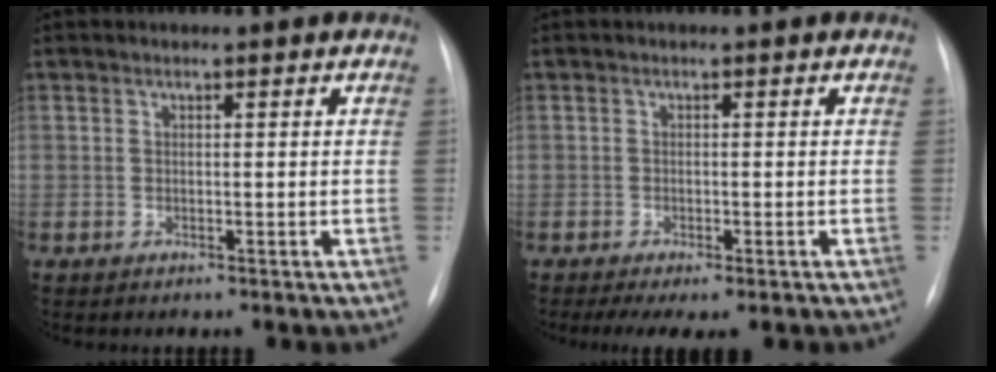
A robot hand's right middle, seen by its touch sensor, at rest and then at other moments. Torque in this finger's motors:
{"motor_torque": [0.83, -0.62, 0.09, 0.02]}